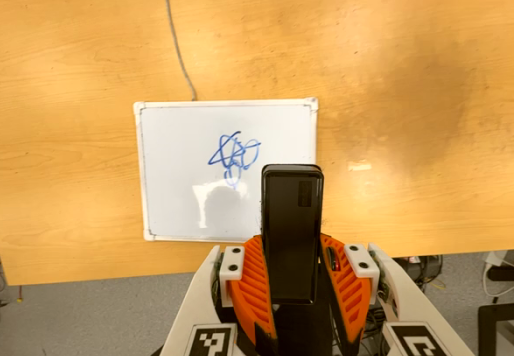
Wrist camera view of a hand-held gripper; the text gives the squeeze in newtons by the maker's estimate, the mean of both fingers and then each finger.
{"total": 5.9, "left": 3.6, "right": 8.1}